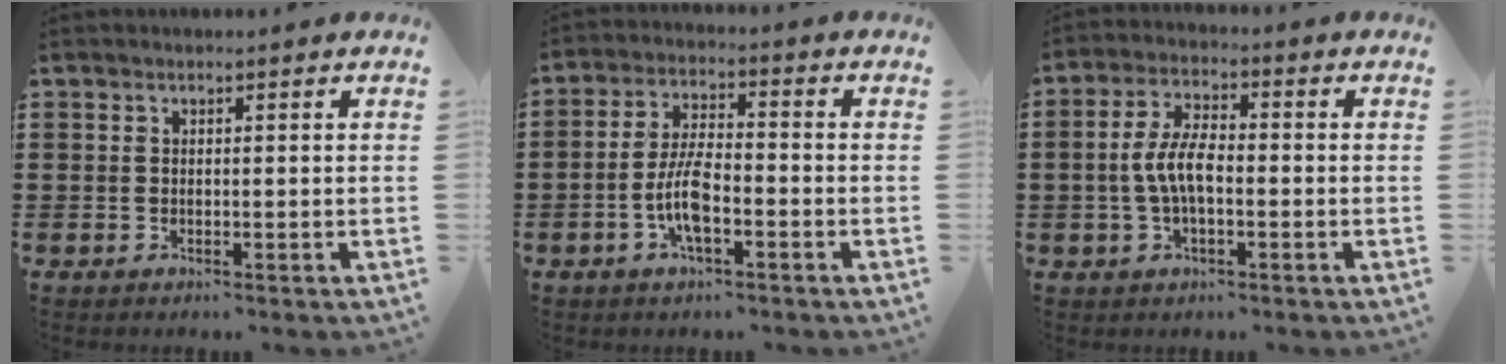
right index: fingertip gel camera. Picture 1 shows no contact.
{"total": 7.0, "force": [-2.4, 2.4, 6.1], "torque": [-0.136, -0.004, -0.050]}
{"total": 6.4, "force": [-0.8, 2.8, 5.7], "torque": [-0.129, -0.001, -0.022]}